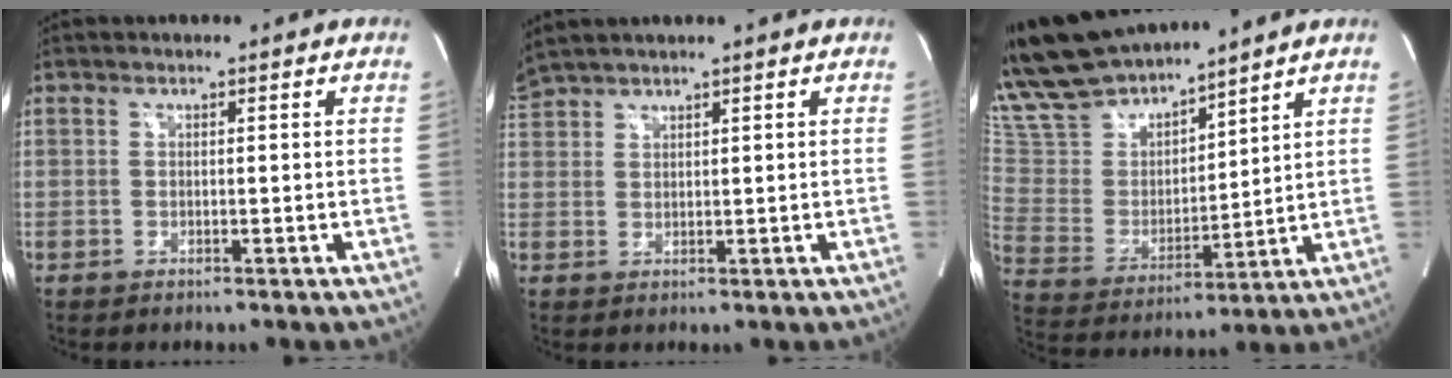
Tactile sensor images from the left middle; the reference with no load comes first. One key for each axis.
{"total": 4.0, "fx": 3.7, "fy": 0.3, "fz": 1.5, "tx": -0.037, "ty": 0.023, "tz": 0.080}
{"total": 17.2, "fx": 15.4, "fy": 3.7, "fz": 6.6, "tx": -0.128, "ty": 0.002, "tz": 0.302}